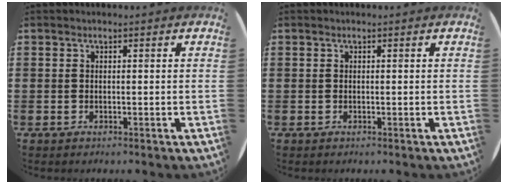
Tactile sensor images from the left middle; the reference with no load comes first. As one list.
[{"total": 0.0}]